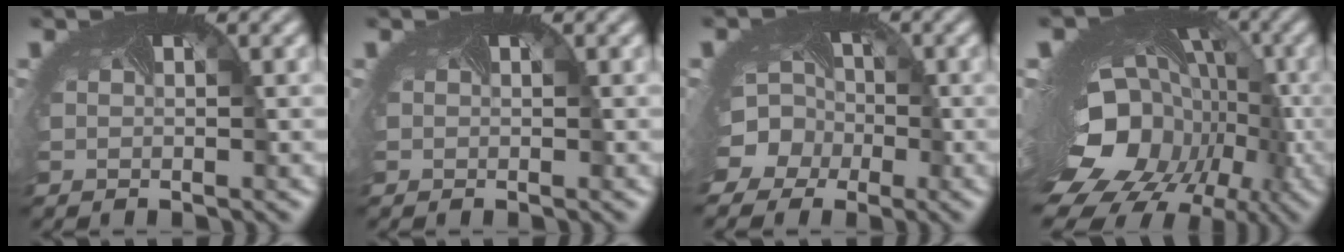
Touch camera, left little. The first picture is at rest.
{"total": 0.0}
{"total": 8.9, "force": [-2.9, 7.8, 3.1], "torque": [-0.067, -0.023, -0.060]}
{"total": 19.5, "force": [-6.1, 14.1, 12.0], "torque": [-0.203, -0.049, -0.079]}